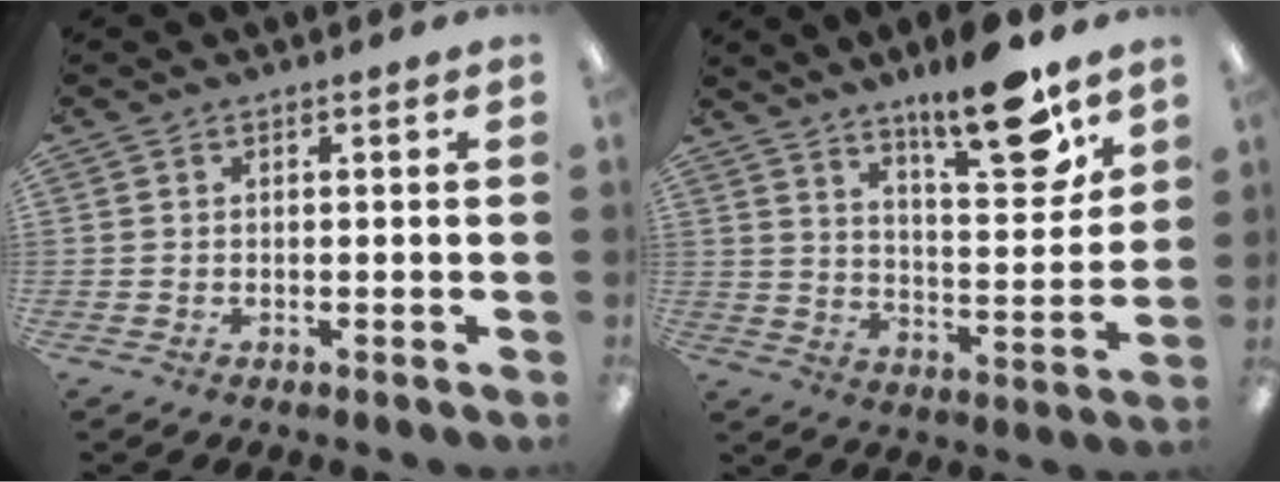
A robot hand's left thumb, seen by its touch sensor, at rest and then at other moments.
{"total": 15.8, "force": [11.9, 3.6, 9.8], "torque": [-0.148, -0.077, 0.193]}